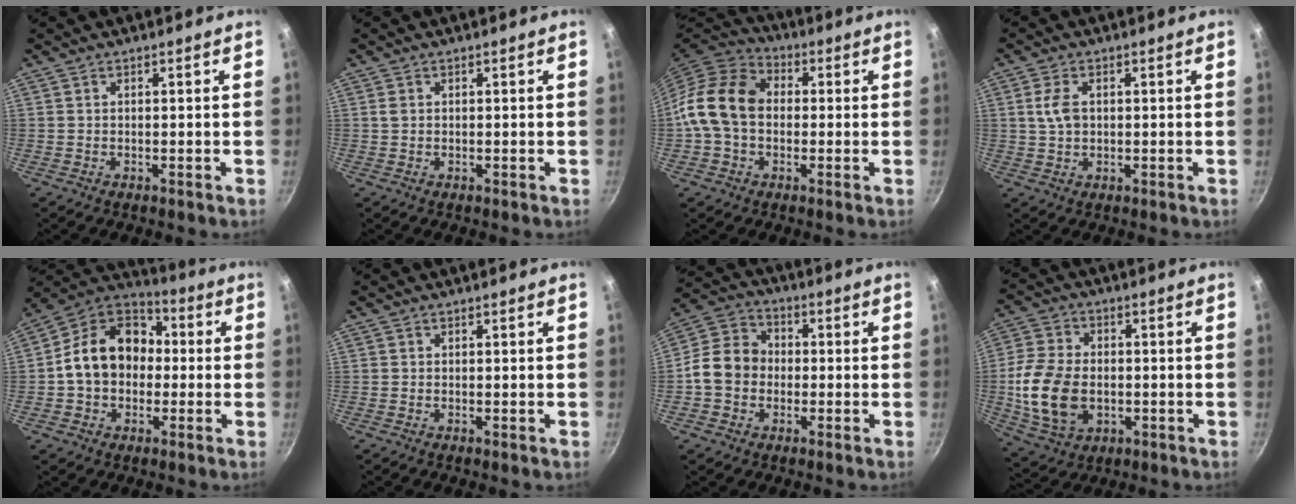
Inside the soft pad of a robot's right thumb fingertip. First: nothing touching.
{"total": 1.0, "force": [0.3, 0.8, 0.5], "torque": [-0.008, 0.002, 0.004]}
{"total": 14.4, "force": [-0.2, 10.9, 9.4], "torque": [-0.148, 0.030, -0.024]}
{"total": 4.4, "force": [0.8, 2.9, 3.3], "torque": [-0.061, 0.003, 0.014]}
{"total": 16.6, "force": [0.0, 12.9, 10.4], "torque": [-0.141, 0.044, -0.018]}
{"total": 0.0}
{"total": 10.3, "force": [-1.2, 8.6, 5.5], "torque": [-0.070, 0.027, -0.043]}
{"total": 14.3, "force": [-1.8, 9.9, 10.2], "torque": [-0.188, 0.005, -0.027]}